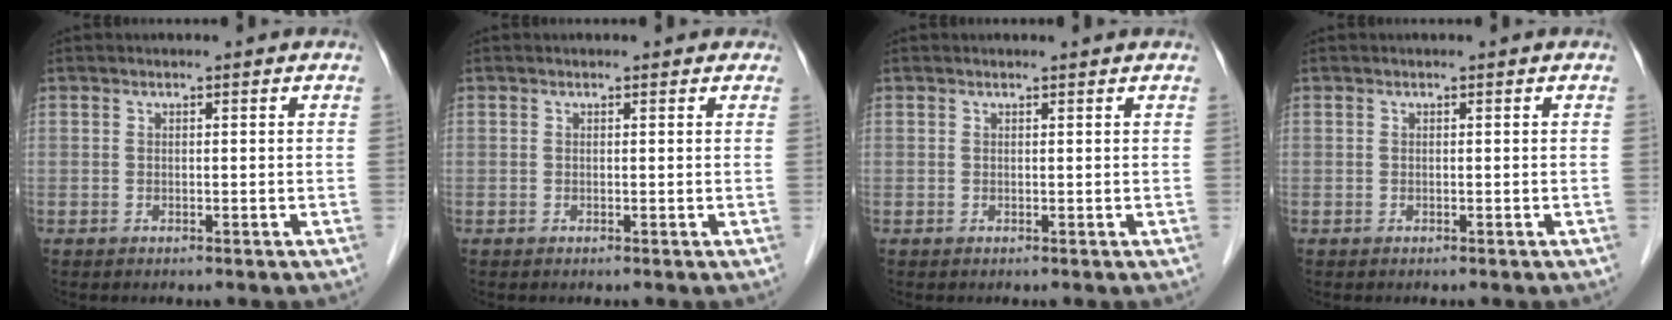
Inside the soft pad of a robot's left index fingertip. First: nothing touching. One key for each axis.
{"total": 1.0, "fx": 0.7, "fy": 0.7, "fz": 0.1, "tx": 0.001, "ty": -0.001, "tz": -0.001}
{"total": 0.9, "fx": 0.9, "fy": 0.1, "fz": 0.1, "tx": -0.010, "ty": 0.004, "tz": 0.010}
{"total": 0.0}